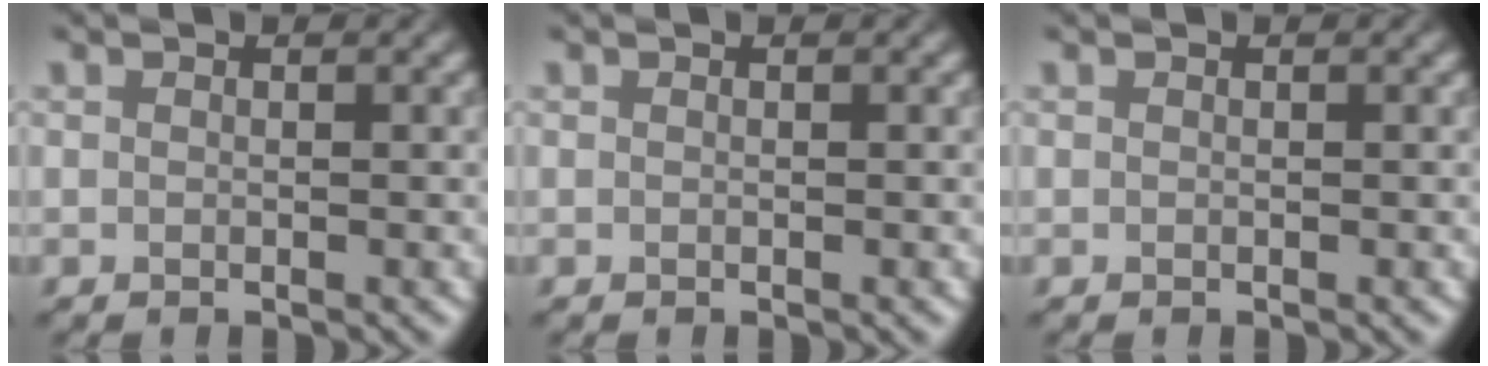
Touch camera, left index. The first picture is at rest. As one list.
[{"total": 0.0}, {"total": 0.0}]